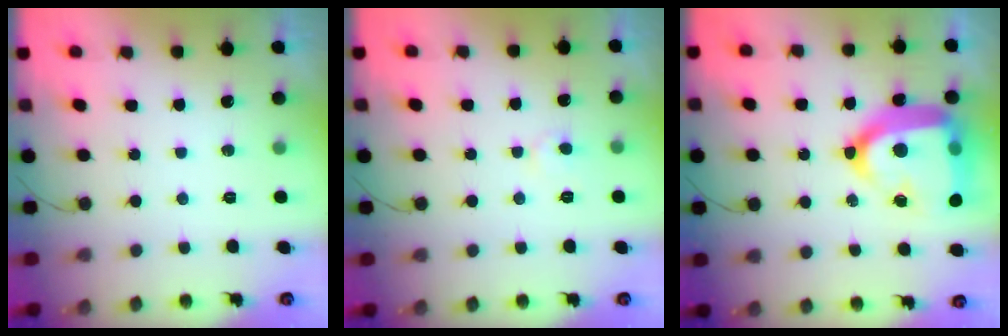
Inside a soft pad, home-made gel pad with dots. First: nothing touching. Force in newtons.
{"total": 3.7, "press": 3.7, "slide": 0.3}
{"total": 26.9, "press": 26.7, "slide": 2.5}